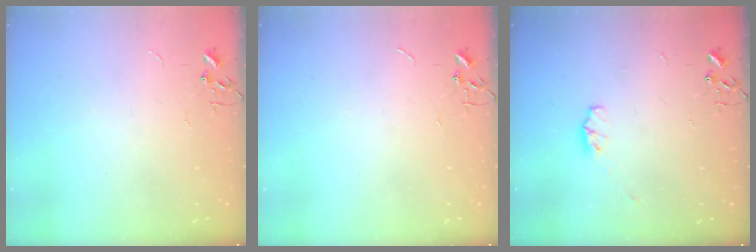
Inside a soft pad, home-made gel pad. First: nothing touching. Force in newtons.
{"total": 0.0}
{"total": 5.0, "press": 4.9, "slide": 0.7}